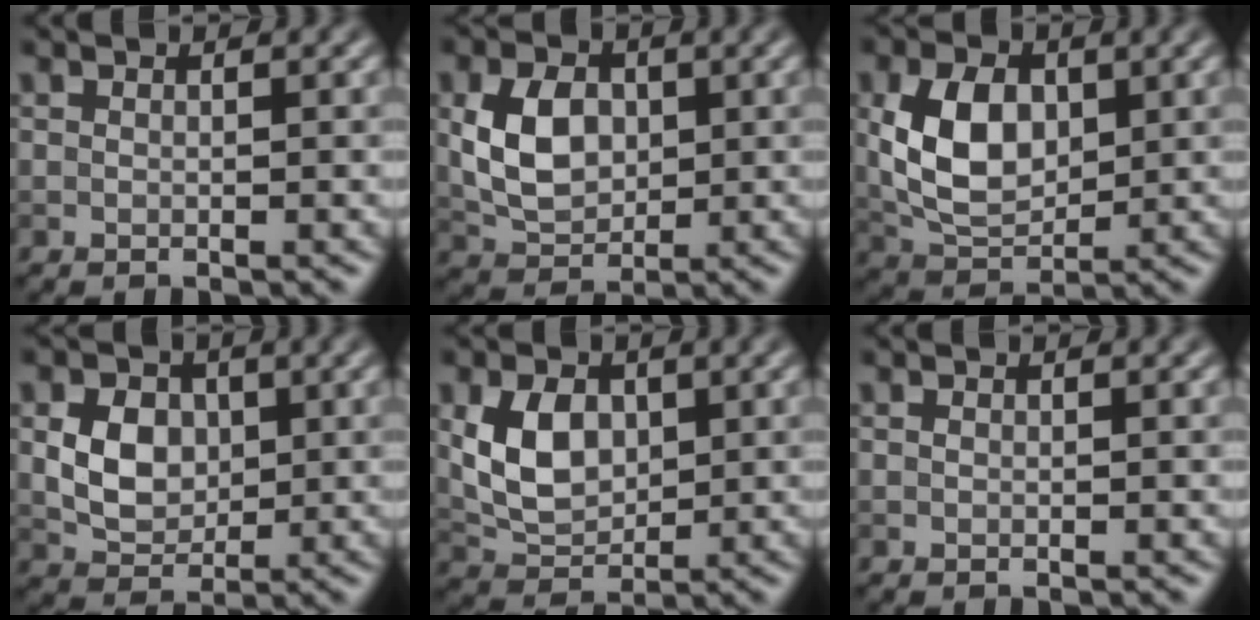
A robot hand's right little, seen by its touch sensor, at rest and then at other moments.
{"total": 5.0, "force": [0.5, 3.6, 3.5], "torque": [-0.077, 0.000, 0.010]}
{"total": 6.4, "force": [0.8, 4.3, 4.7], "torque": [-0.102, 0.000, 0.019]}
{"total": 4.2, "force": [0.5, 3.3, 2.7], "torque": [-0.053, -0.004, 0.007]}
{"total": 4.9, "force": [0.8, 3.4, 3.4], "torque": [-0.076, -0.002, 0.017]}
{"total": 0.0}